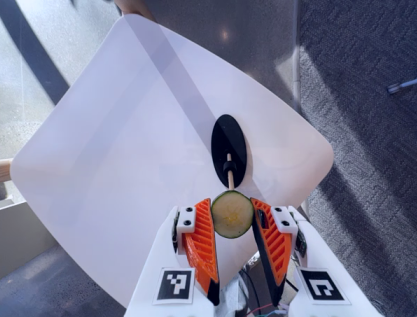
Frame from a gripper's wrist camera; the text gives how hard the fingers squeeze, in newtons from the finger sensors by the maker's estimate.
{"total": 8.3, "left": 8.0, "right": 8.6}